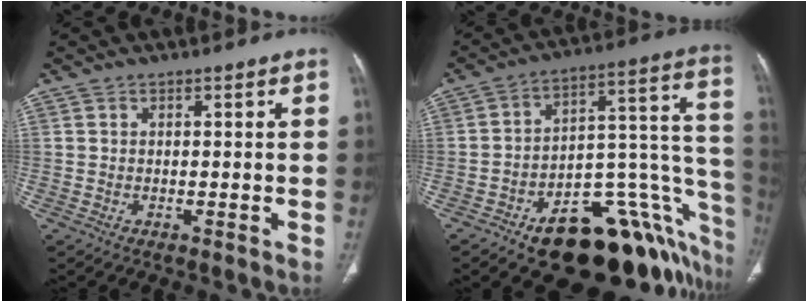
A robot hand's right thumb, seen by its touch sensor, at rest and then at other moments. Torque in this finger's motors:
{"motor_torque": [2.71, 0.91, 1.07, -1.39, 0.35]}